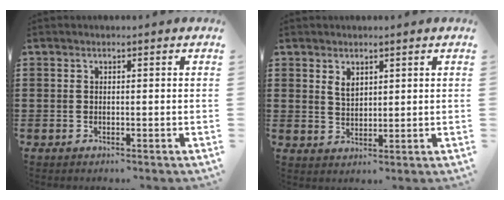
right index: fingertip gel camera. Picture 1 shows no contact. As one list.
[{"total": 2.2, "force": [1.4, 1.3, 1.1], "torque": [-0.026, 0.003, 0.026]}]